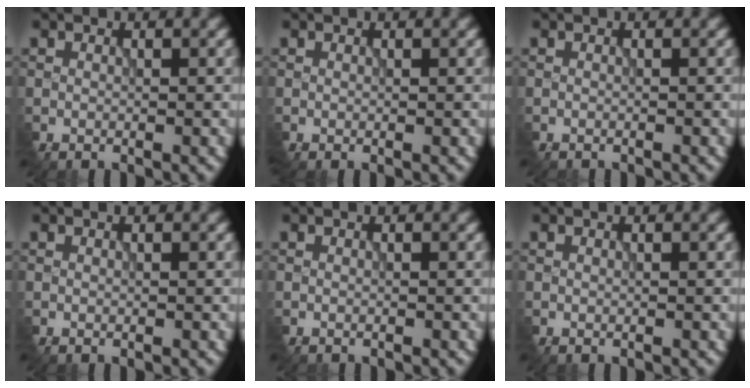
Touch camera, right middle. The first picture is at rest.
{"total": 0.0}
{"total": 0.0}
{"total": 0.0}
{"total": 0.0}
{"total": 0.0}